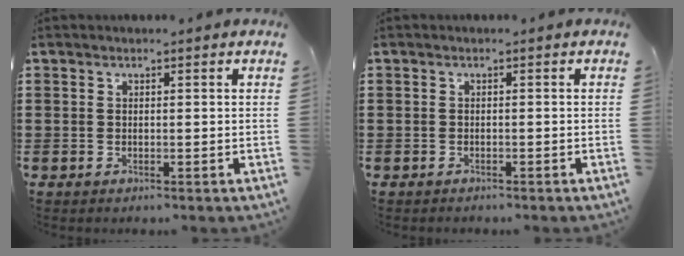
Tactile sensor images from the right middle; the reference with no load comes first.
{"total": 0.6, "force": [-0.6, 0.1, 0.0], "torque": [-0.001, 0.000, -0.014]}